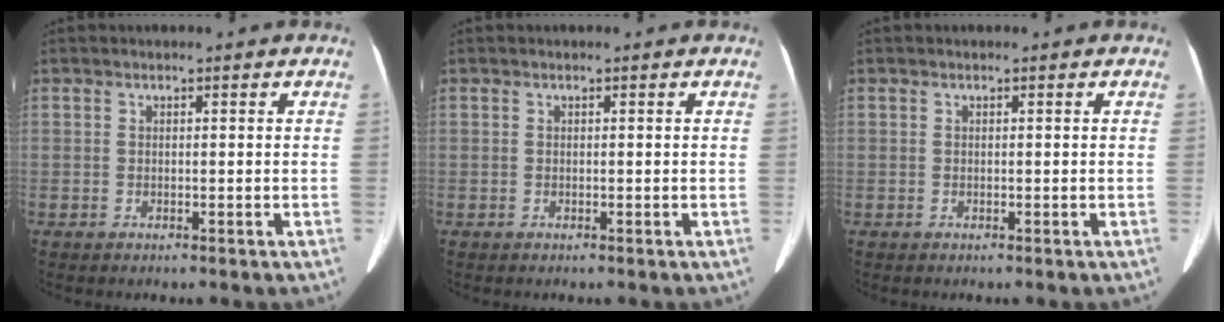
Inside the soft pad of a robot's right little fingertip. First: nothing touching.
{"total": 0.0}
{"total": 0.0}